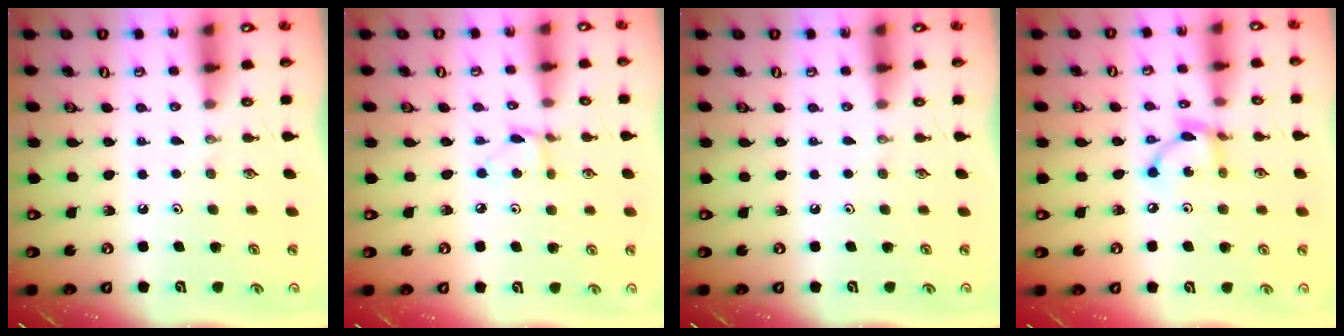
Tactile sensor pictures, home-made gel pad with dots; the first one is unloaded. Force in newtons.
{"total": 3.7, "press": 3.7, "slide": 0.4}
{"total": 0.0}
{"total": 7.9, "press": 7.9, "slide": 0.2}